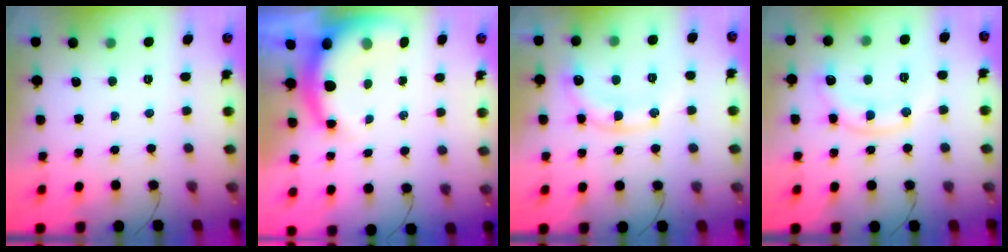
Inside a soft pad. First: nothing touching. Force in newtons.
{"total": 8.9, "press": 8.7, "slide": 1.8}
{"total": 13.8, "press": 13.7, "slide": 1.6}
{"total": 10.3, "press": 10.3, "slide": 0.8}